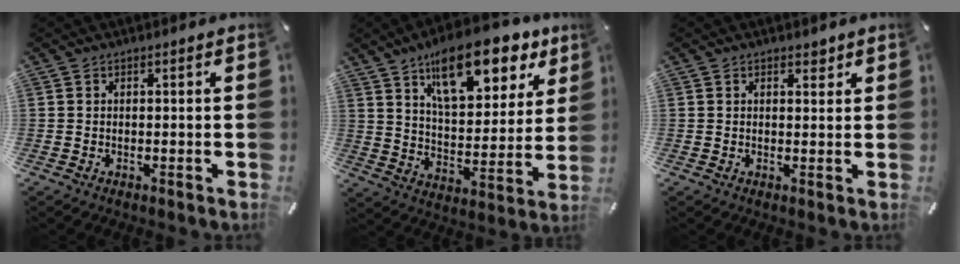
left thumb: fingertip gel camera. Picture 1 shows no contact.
{"total": 17.8, "force": [12.0, 8.1, 10.4], "torque": [-0.147, -0.070, 0.203]}
{"total": 1.8, "force": [1.1, 1.2, 0.9], "torque": [-0.002, -0.003, 0.016]}